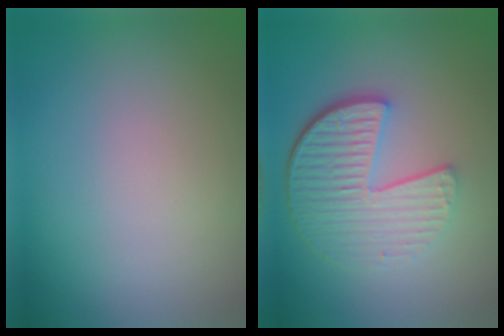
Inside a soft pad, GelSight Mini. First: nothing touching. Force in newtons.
{"total": 6.1, "press": 4.3, "slide": 4.3}